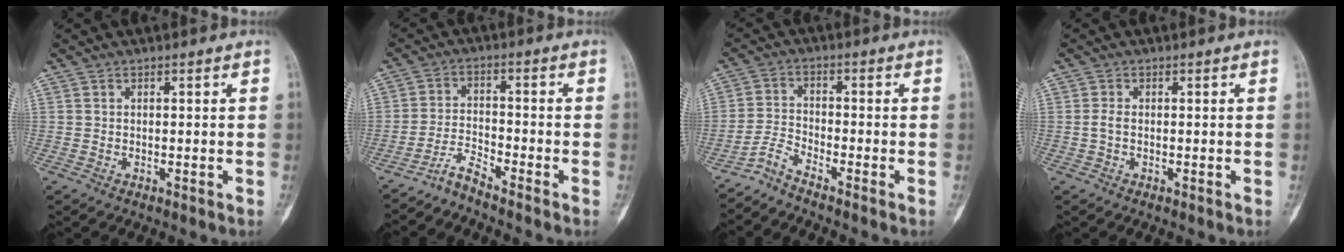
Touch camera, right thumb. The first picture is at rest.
{"total": 3.7, "force": [-3.5, -0.3, 0.9], "torque": [-0.021, 0.019, -0.074]}
{"total": 3.3, "force": [-3.2, -0.2, 0.8], "torque": [-0.024, 0.010, -0.075]}
{"total": 1.3, "force": [-0.1, 0.8, 1.0], "torque": [-0.019, 0.001, -0.004]}